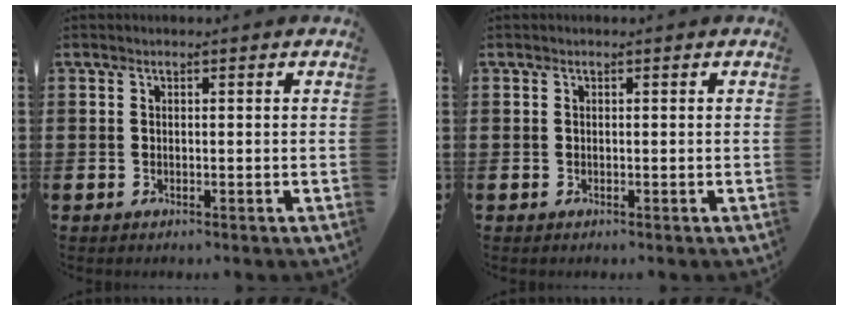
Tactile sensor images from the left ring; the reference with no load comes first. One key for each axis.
{"total": 0.0}